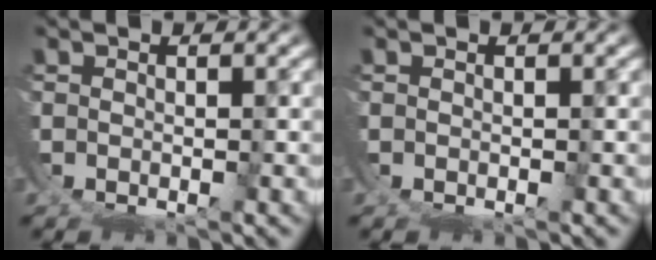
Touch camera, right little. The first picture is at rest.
{"total": 0.0}